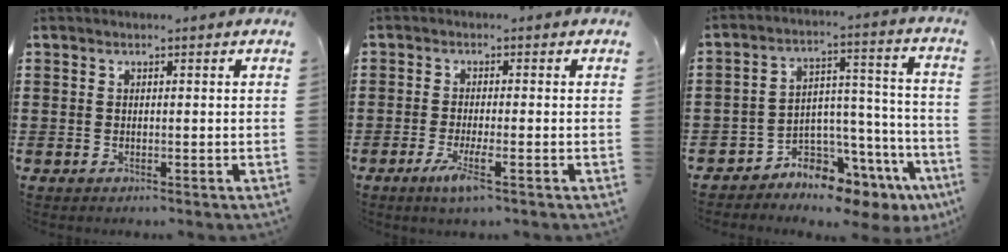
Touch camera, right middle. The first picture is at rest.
{"total": 4.1, "force": [-2.0, 0.2, 3.6], "torque": [-0.071, -0.013, -0.036]}
{"total": 6.3, "force": [-5.7, 2.4, 1.2], "torque": [-0.024, 0.009, -0.106]}